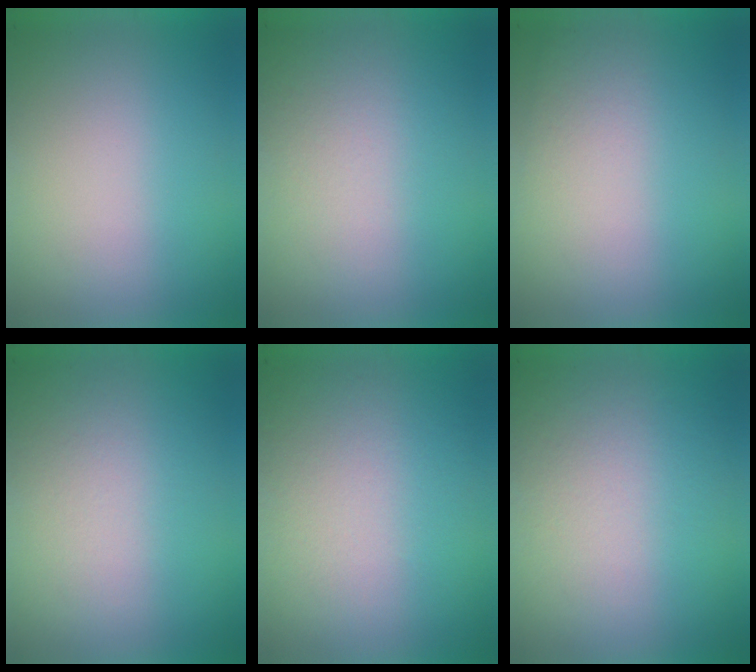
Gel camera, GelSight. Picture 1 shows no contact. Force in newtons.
{"total": 2.5}
{"total": 1.1}
{"total": 3.4}
{"total": 4.4}
{"total": 3.6}